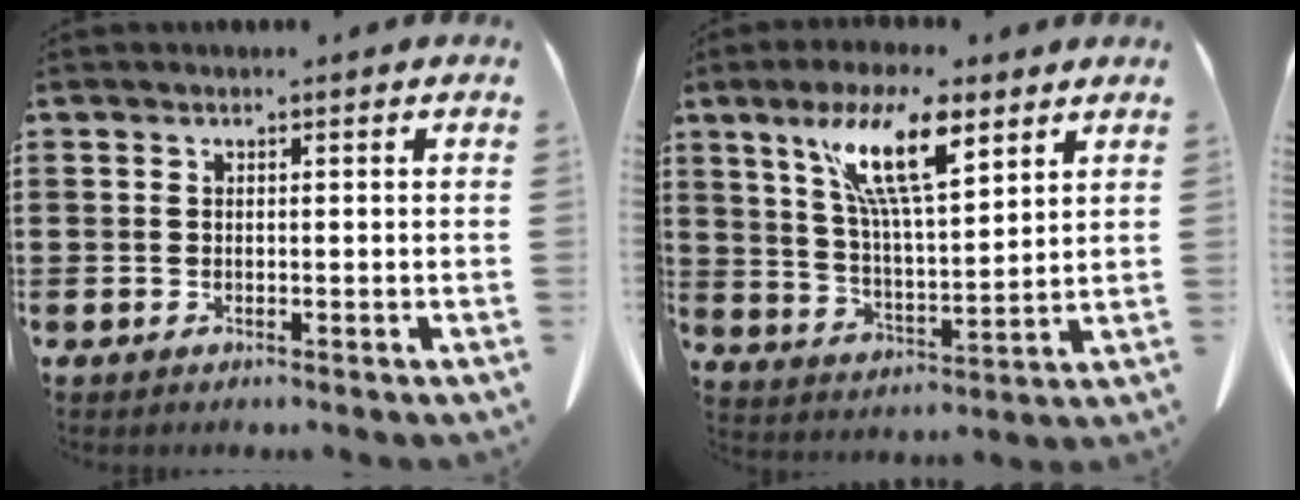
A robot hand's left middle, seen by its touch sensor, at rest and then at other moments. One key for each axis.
{"total": 12.4, "fx": 7.7, "fy": 3.0, "fz": 9.3, "tx": -0.189, "ty": -0.017, "tz": 0.134}